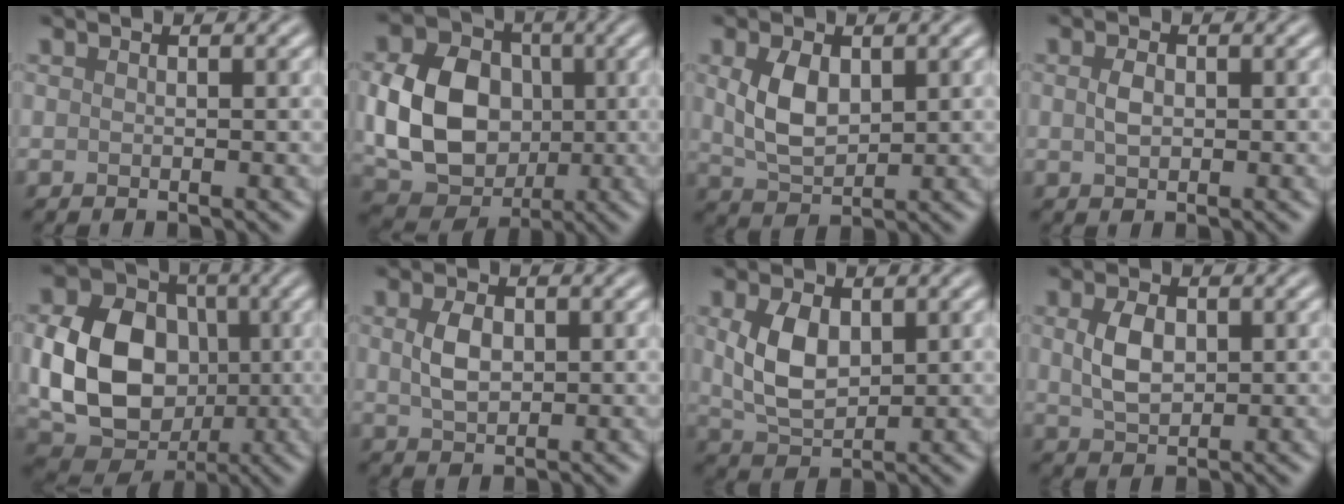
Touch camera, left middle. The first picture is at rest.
{"total": 9.5, "force": [0.0, 7.4, 5.9], "torque": [-0.128, -0.005, 0.001]}
{"total": 4.3, "force": [1.0, 2.7, 3.2], "torque": [-0.078, 0.001, 0.025]}
{"total": 1.6, "force": [0.2, 1.1, 1.2], "torque": [-0.027, 0.001, 0.003]}
{"total": 10.6, "force": [-0.3, 8.3, 6.7], "torque": [-0.145, -0.009, -0.001]}
{"total": 3.0, "force": [0.5, 1.9, 2.2], "torque": [-0.051, 0.001, 0.012]}
{"total": 4.9, "force": [1.0, 3.0, 3.7], "torque": [-0.087, 0.001, 0.025]}
{"total": 3.5, "force": [0.6, 2.3, 2.6], "torque": [-0.062, 0.002, 0.016]}